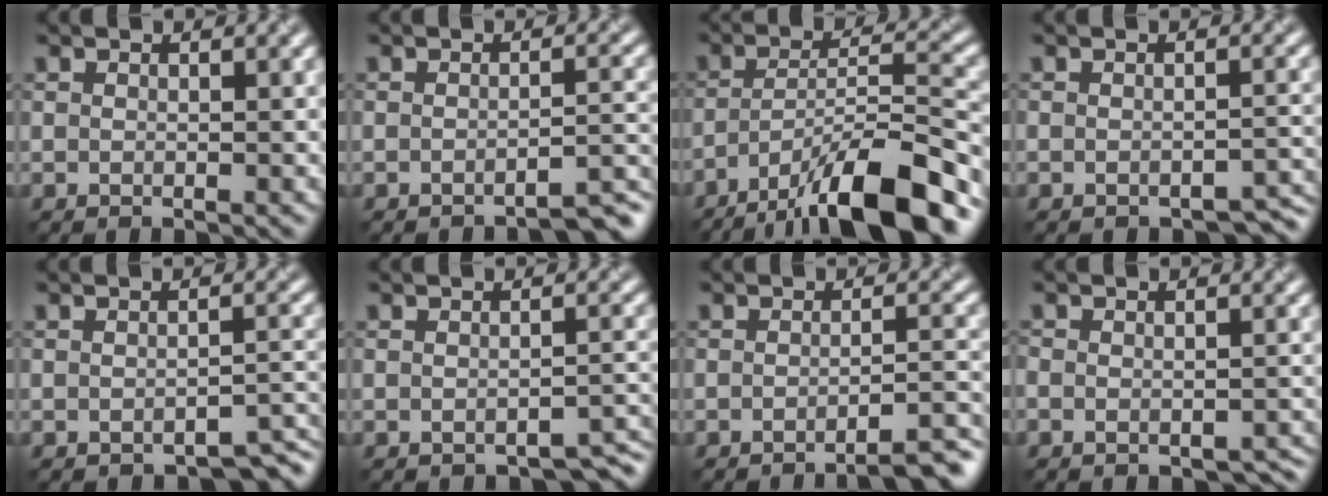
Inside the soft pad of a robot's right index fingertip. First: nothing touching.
{"total": 3.1, "force": [-2.8, 0.4, 1.3], "torque": [-0.007, 0.011, -0.042]}
{"total": 11.9, "force": [-8.1, 2.7, 8.3], "torque": [-0.132, 0.015, -0.139]}
{"total": 2.2, "force": [-1.8, 0.7, 0.9], "torque": [-0.008, 0.000, -0.019]}
{"total": 2.6, "force": [-2.2, 0.7, 1.3], "torque": [-0.013, 0.001, -0.028]}
{"total": 2.3, "force": [-1.8, 0.8, 1.1], "torque": [-0.011, 0.000, -0.022]}
{"total": 4.2, "force": [-3.2, 0.8, 2.5], "torque": [-0.019, 0.013, -0.050]}
{"total": 3.5, "force": [-2.6, 2.0, 1.2], "torque": [-0.008, 0.001, -0.029]}